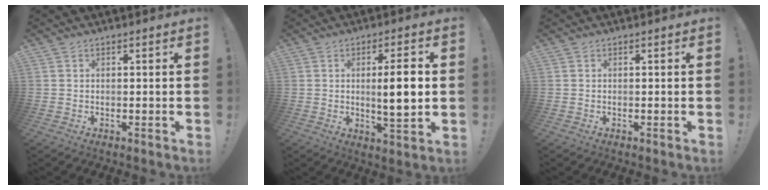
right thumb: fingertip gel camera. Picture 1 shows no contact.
{"total": 9.0, "force": [0.8, 1.3, 8.9], "torque": [-0.133, -0.007, 0.007]}
{"total": 0.0}